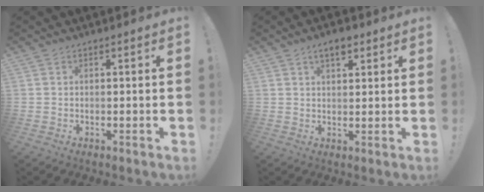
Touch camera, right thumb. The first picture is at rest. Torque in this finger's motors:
{"motor_torque": [0.09, 1.37, 0.73, 0.18, 0.01]}